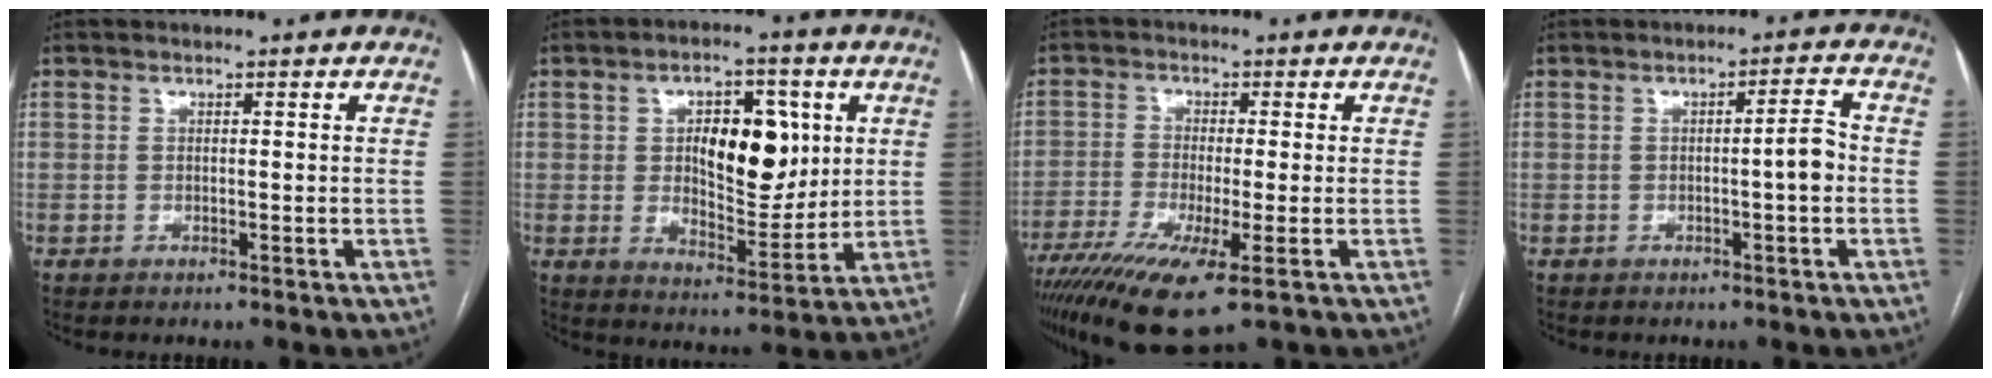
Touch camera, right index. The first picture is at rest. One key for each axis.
{"total": 12.1, "fx": 2.8, "fy": 5.7, "fz": 10.3, "tx": -0.159, "ty": 0.010, "tz": 0.051}
{"total": 12.3, "fx": -6.9, "fy": 1.9, "fz": 10.1, "tx": -0.182, "ty": -0.033, "tz": -0.117}
{"total": 3.5, "fx": -0.6, "fy": 0.1, "fz": 3.4, "tx": -0.047, "ty": 0.006, "tz": -0.010}